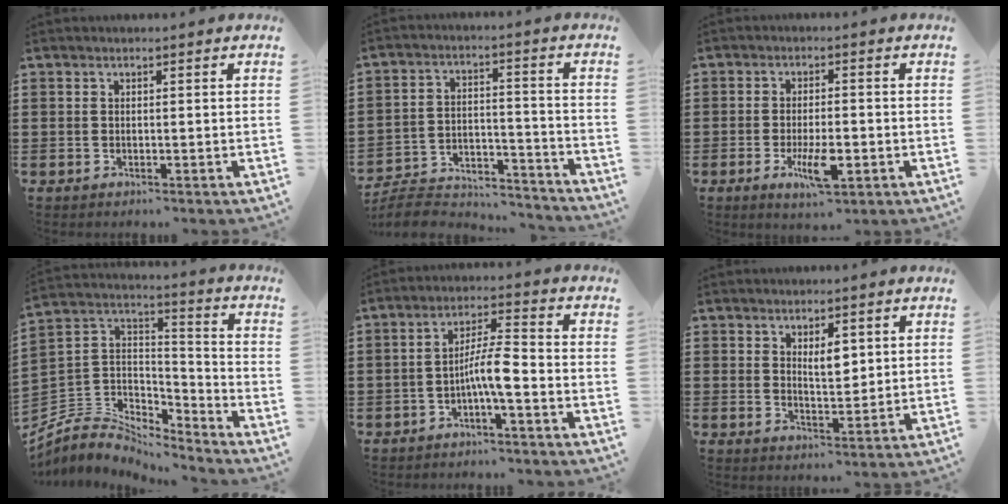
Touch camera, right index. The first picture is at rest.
{"total": 6.8, "force": [-6.4, 1.5, 1.8], "torque": [-0.036, 0.010, -0.126]}
{"total": 6.5, "force": [-2.3, 2.1, 5.7], "torque": [-0.111, -0.006, -0.039]}
{"total": 5.5, "force": [-4.7, 2.9, 0.3], "torque": [-0.041, -0.010, -0.101]}
{"total": 6.2, "force": [-2.0, 1.2, 5.8], "torque": [-0.109, 0.005, -0.042]}
{"total": 3.5, "force": [1.8, 1.5, 2.7], "torque": [-0.033, -0.003, 0.024]}